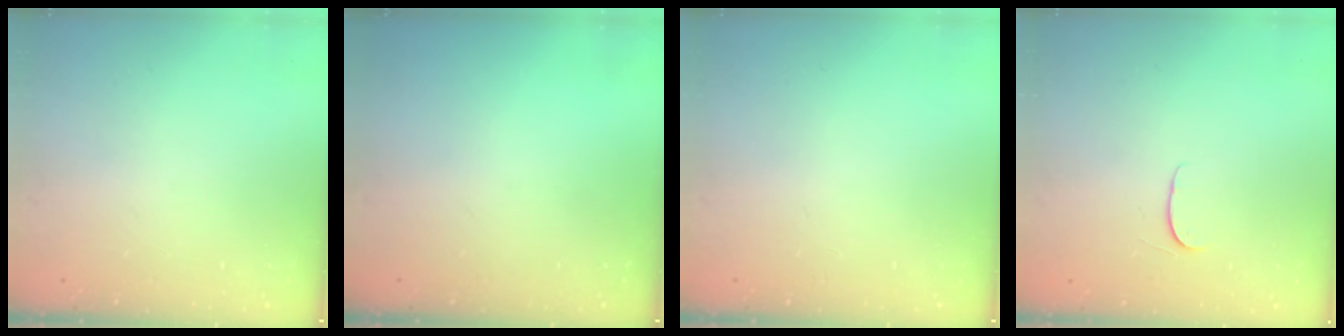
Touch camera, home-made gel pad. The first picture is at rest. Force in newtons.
{"total": 0.0}
{"total": 0.0}
{"total": 4.3, "press": 4.3, "slide": 0.5}